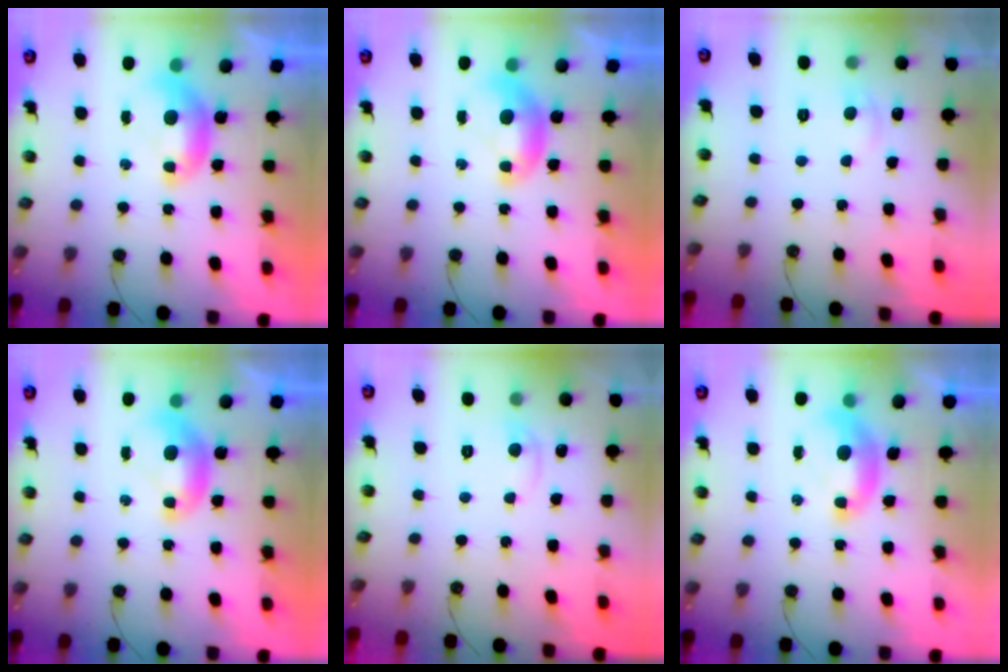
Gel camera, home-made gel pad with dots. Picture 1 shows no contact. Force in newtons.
{"total": 0.0}
{"total": 1.3, "press": 1.2, "slide": 0.5}
{"total": 0.0}
{"total": 1.0, "press": 0.7, "slide": 0.7}
{"total": 1.8, "press": 1.6, "slide": 0.6}